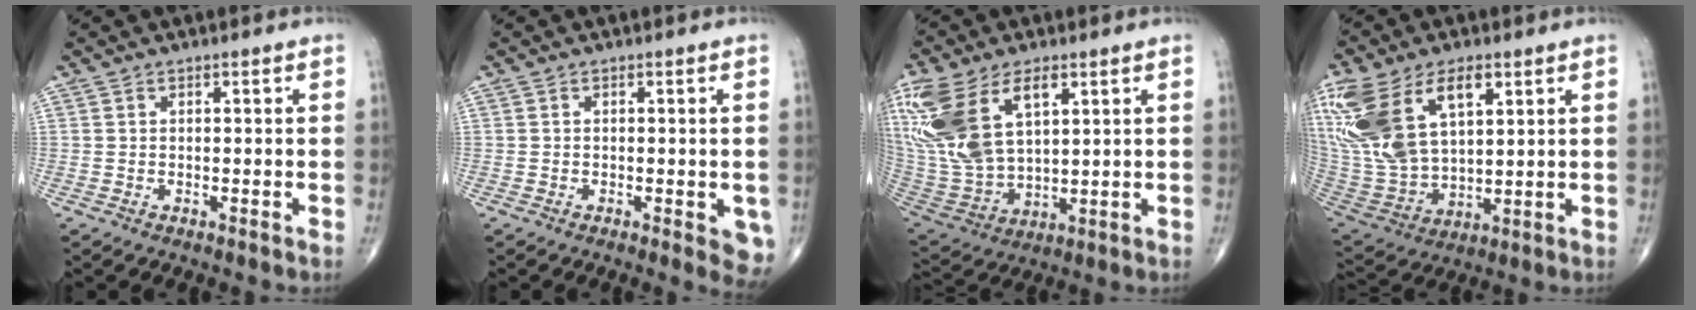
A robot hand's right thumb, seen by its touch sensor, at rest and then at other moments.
{"total": 5.0, "force": [-1.6, 1.8, 4.4], "torque": [-0.034, -0.008, -0.021]}
{"total": 20.4, "force": [7.8, 11.0, 15.4], "torque": [-0.335, -0.019, 0.158]}
{"total": 21.8, "force": [8.6, 11.8, 16.2], "torque": [-0.346, -0.014, 0.172]}